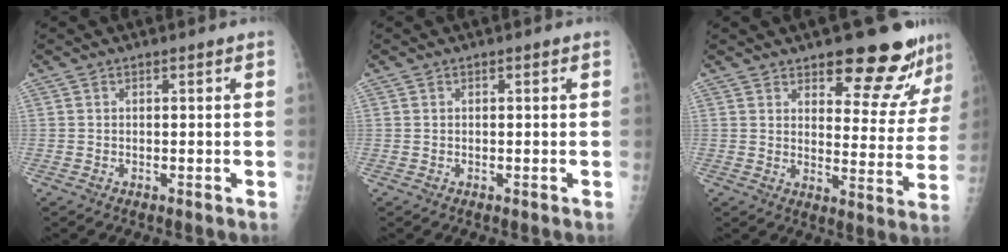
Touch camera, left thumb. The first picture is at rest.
{"total": 0.0}
{"total": 15.2, "force": [11.8, 5.1, 8.0], "torque": [-0.054, -0.088, 0.149]}